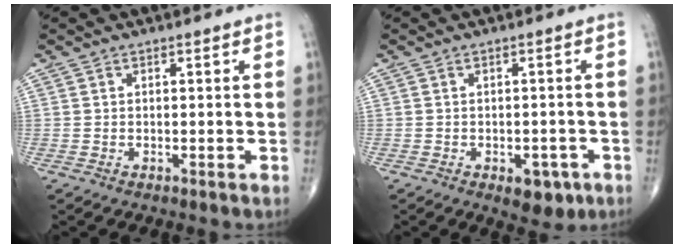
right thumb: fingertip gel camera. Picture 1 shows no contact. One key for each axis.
{"total": 5.0, "fx": -2.3, "fy": 2.8, "fz": 3.5, "tx": -0.025, "ty": 0.007, "tz": -0.022}